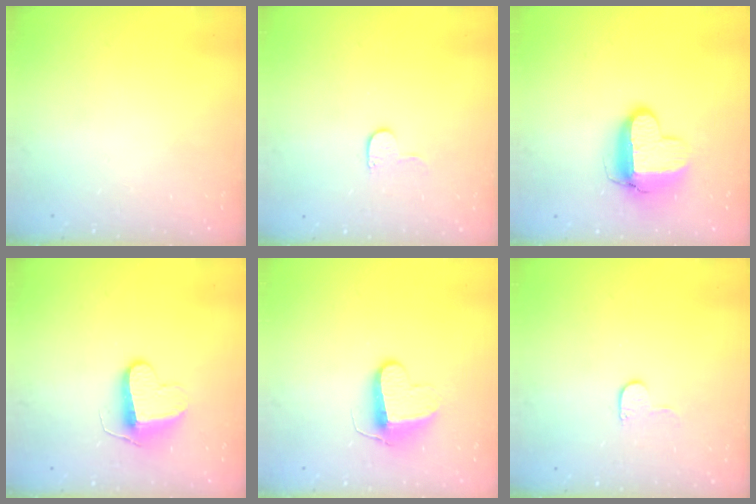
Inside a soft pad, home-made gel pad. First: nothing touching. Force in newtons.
{"total": 4.1, "press": 4.1, "slide": 0.4}
{"total": 12.0, "press": 12.0, "slide": 0.7}
{"total": 9.7, "press": 9.7, "slide": 0.4}
{"total": 9.7, "press": 9.7, "slide": 0.4}
{"total": 4.1, "press": 4.1, "slide": 0.4}